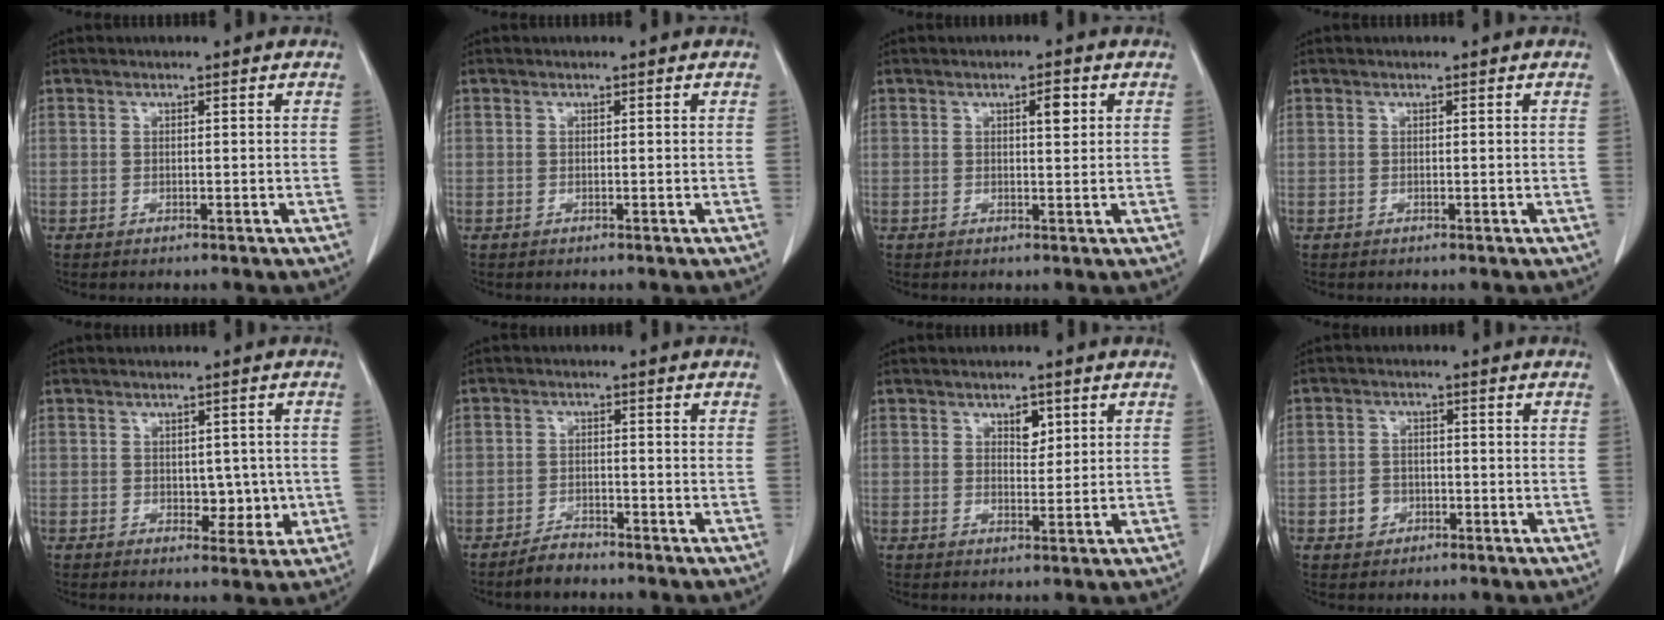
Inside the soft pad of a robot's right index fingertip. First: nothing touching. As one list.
[{"total": 0.0}, {"total": 2.5, "force": [1.0, 0.6, 2.2], "torque": [-0.036, -0.002, 0.015]}, {"total": 0.0}, {"total": 4.4, "force": [-0.3, 2.8, 3.3], "torque": [-0.032, 0.003, 0.005]}, {"total": 2.7, "force": [-2.5, 0.8, 0.7], "torque": [-0.014, 0.000, -0.044]}, {"total": 2.7, "force": [1.4, 1.5, 1.8], "torque": [-0.023, -0.002, 0.023]}, {"total": 3.0, "force": [-1.0, 2.6, 1.0], "torque": [-0.013, 0.008, -0.011]}]